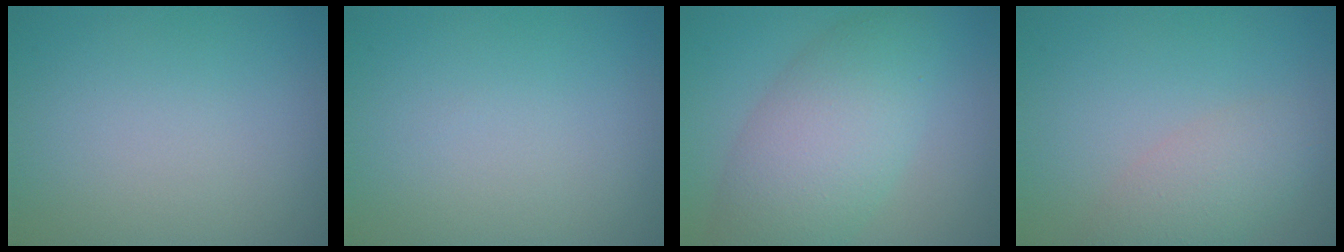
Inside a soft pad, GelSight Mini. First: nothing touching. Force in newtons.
{"total": 0.0}
{"total": 6.8, "press": 6.8, "slide": 0.2}
{"total": 3.3, "press": 3.3, "slide": 0.3}